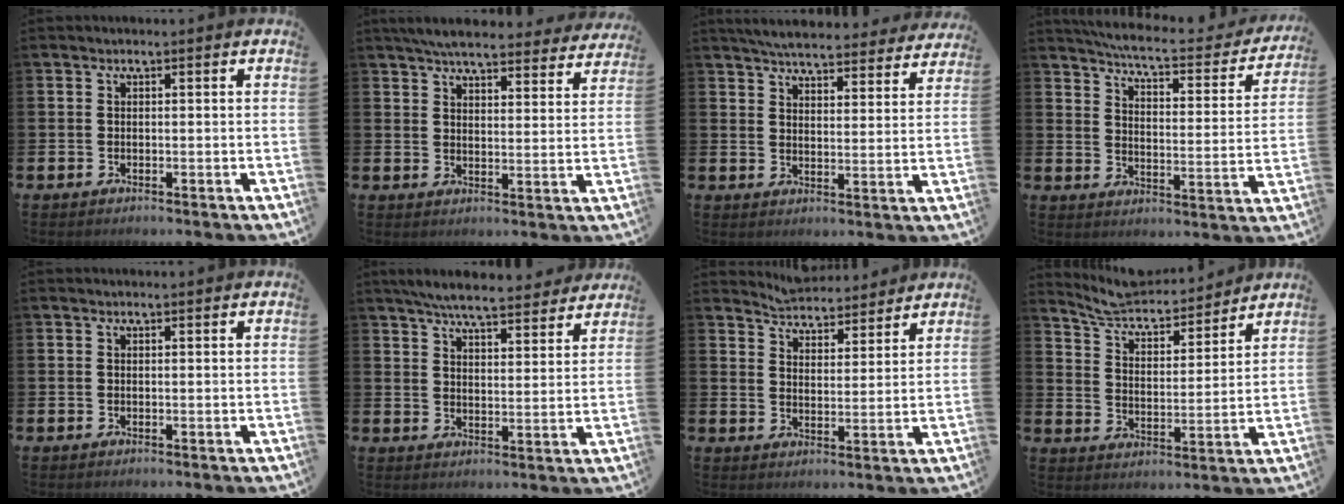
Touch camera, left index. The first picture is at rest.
{"total": 6.2, "force": [5.9, 1.0, 1.8], "torque": [-0.043, -0.030, 0.104]}
{"total": 5.9, "force": [5.7, 0.8, 1.1], "torque": [-0.032, -0.039, 0.100]}
{"total": 6.1, "force": [5.6, 0.6, 2.2], "torque": [-0.064, -0.046, 0.090]}
{"total": 0.0}
{"total": 7.1, "force": [6.7, 0.9, 2.1], "torque": [-0.051, -0.035, 0.117]}
{"total": 4.6, "force": [4.5, 0.7, -0.4], "torque": [-0.008, -0.034, 0.078]}
{"total": 6.7, "force": [6.4, 1.4, 1.4], "torque": [-0.064, -0.052, 0.109]}